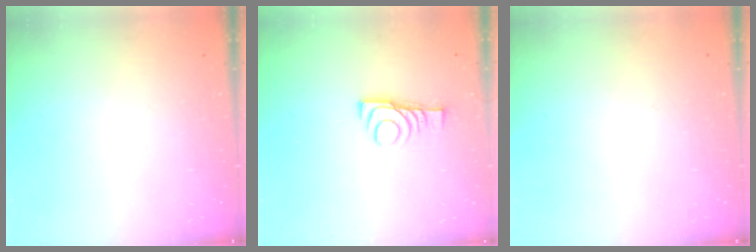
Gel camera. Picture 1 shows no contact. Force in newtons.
{"total": 8.9, "press": 8.9, "slide": 0.2}
{"total": 1.8, "press": 1.7, "slide": 0.1}